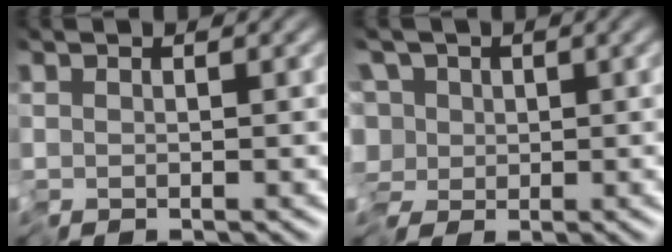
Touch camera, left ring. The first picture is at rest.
{"total": 6.1, "force": [-0.7, 4.7, 3.8], "torque": [-0.051, 0.020, -0.044]}